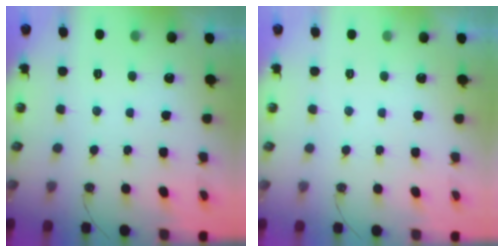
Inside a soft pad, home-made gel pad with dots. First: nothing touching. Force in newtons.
{"total": 0.0}